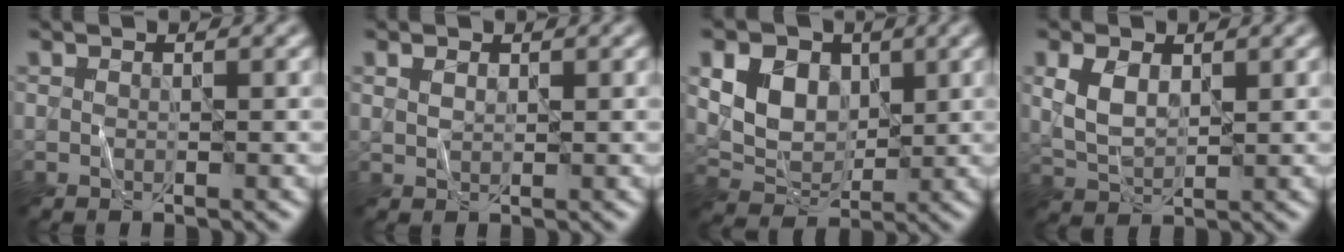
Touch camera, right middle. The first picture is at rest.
{"total": 0.9, "force": [0.6, 0.5, 0.5], "torque": [-0.014, 0.002, 0.014]}
{"total": 5.5, "force": [1.6, 4.1, 3.2], "torque": [-0.065, -0.003, 0.028]}
{"total": 3.2, "force": [1.0, 2.0, 2.4], "torque": [-0.057, 0.002, 0.025]}